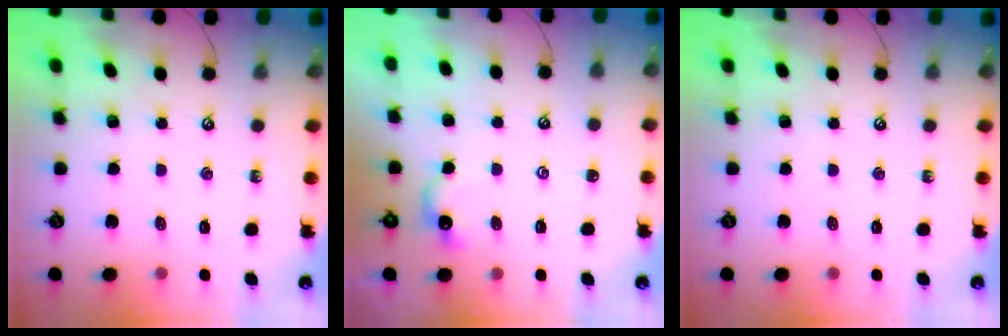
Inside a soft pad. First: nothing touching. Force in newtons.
{"total": 1.5, "press": 1.4, "slide": 0.5}
{"total": 0.0}